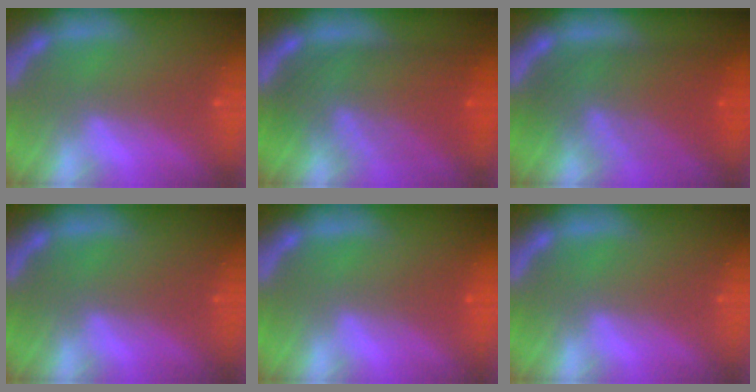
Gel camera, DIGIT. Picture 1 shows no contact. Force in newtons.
{"total": 9.6}
{"total": 9.1}
{"total": 0.0}
{"total": 1.0}
{"total": 0.0}